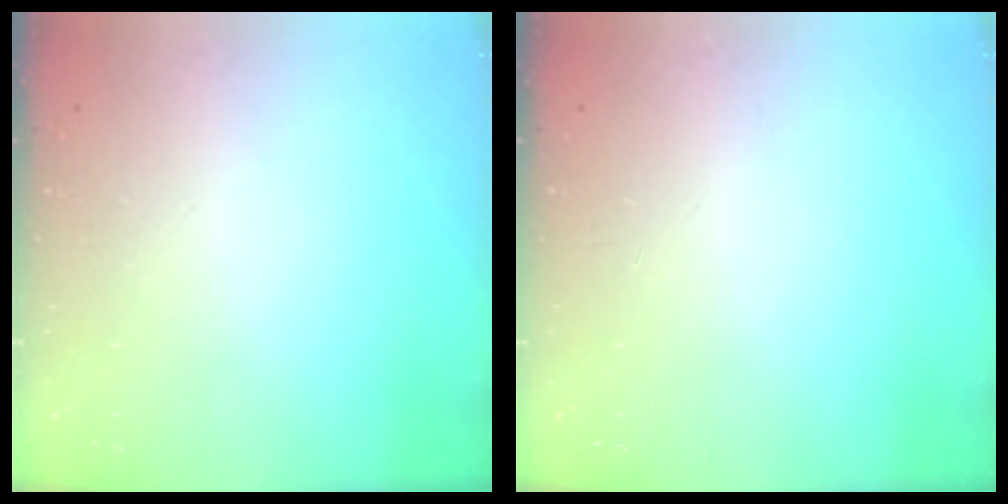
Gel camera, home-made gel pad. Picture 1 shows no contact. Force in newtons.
{"total": 0.0}